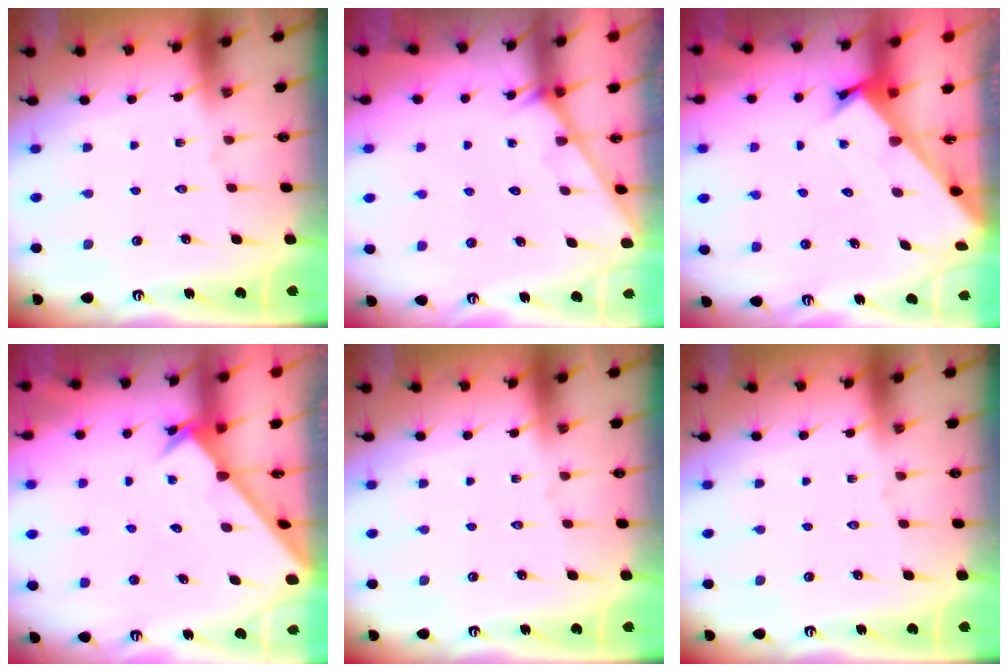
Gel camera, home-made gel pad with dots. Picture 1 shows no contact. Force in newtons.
{"total": 2.1, "press": 2.1, "slide": 0.2}
{"total": 2.4, "press": 2.4, "slide": 0.2}
{"total": 2.5, "press": 2.5, "slide": 0.2}
{"total": 0.0}
{"total": 0.0}